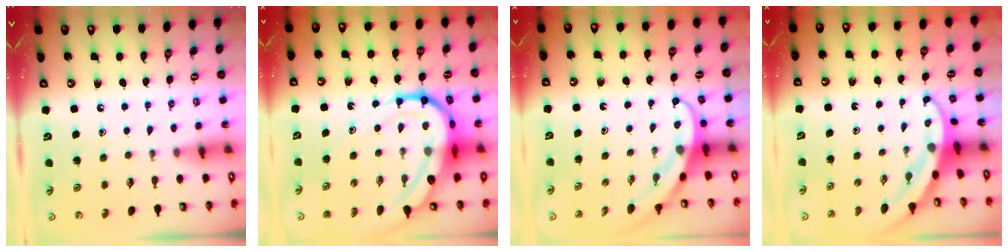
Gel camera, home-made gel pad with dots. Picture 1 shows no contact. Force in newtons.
{"total": 19.2, "press": 19.0, "slide": 2.1}
{"total": 3.9, "press": 3.9, "slide": 0.3}
{"total": 3.7, "press": 3.7, "slide": 0.5}